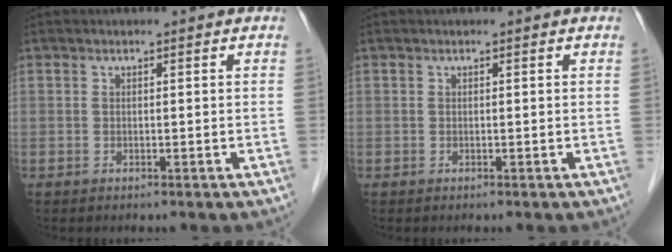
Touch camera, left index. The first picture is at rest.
{"total": 0.0}